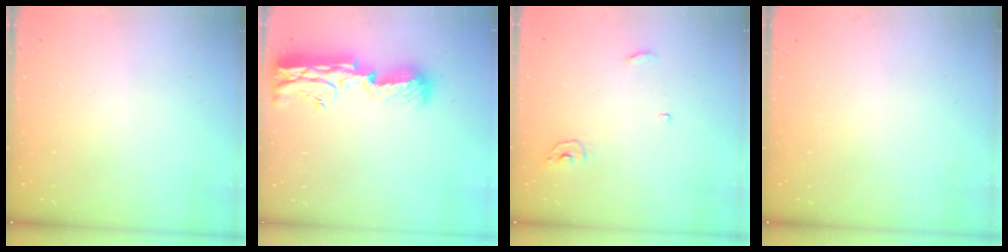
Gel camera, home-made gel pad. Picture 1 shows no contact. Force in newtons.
{"total": 20.1, "press": 19.4, "slide": 5.5}
{"total": 3.8, "press": 3.8, "slide": 0.5}
{"total": 0.0}